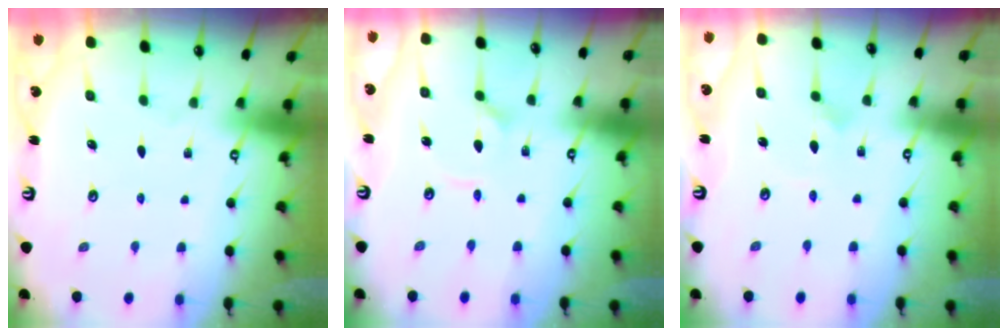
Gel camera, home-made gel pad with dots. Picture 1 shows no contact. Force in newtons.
{"total": 2.9, "press": 2.8, "slide": 0.4}
{"total": 3.7, "press": 3.7, "slide": 0.2}